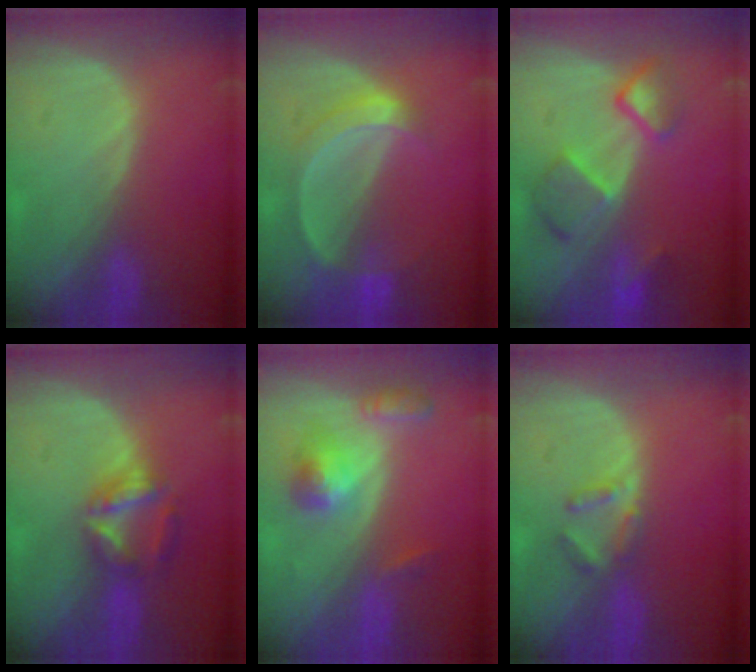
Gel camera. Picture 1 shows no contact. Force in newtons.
{"total": 5.9, "press": 5.4, "slide": 2.4}
{"total": 7.5, "press": 6.7, "slide": 3.4}
{"total": 5.7, "press": 5.6, "slide": 1.4}
{"total": 5.6, "press": 5.1, "slide": 2.3}
{"total": 3.0, "press": 3.0, "slide": 0.4}